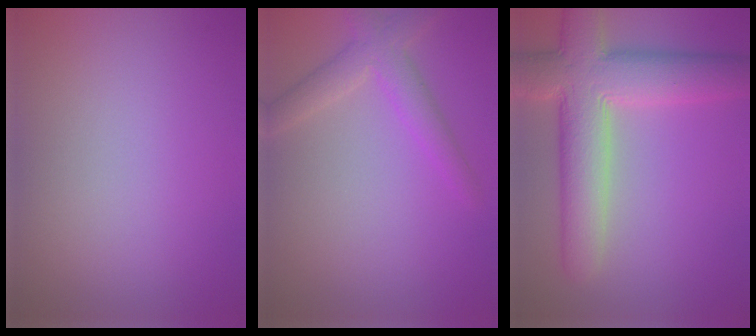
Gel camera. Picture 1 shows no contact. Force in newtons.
{"total": 3.1, "press": 3.1, "slide": 0.3}
{"total": 9.0, "press": 9.0, "slide": 0.9}